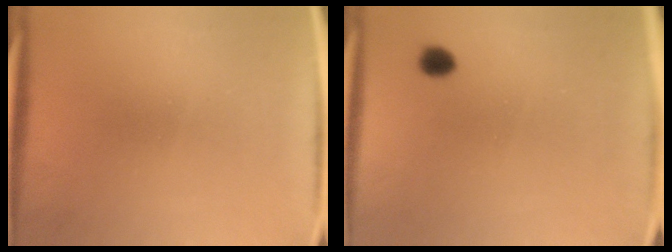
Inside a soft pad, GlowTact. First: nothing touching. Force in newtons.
{"total": 2.1}